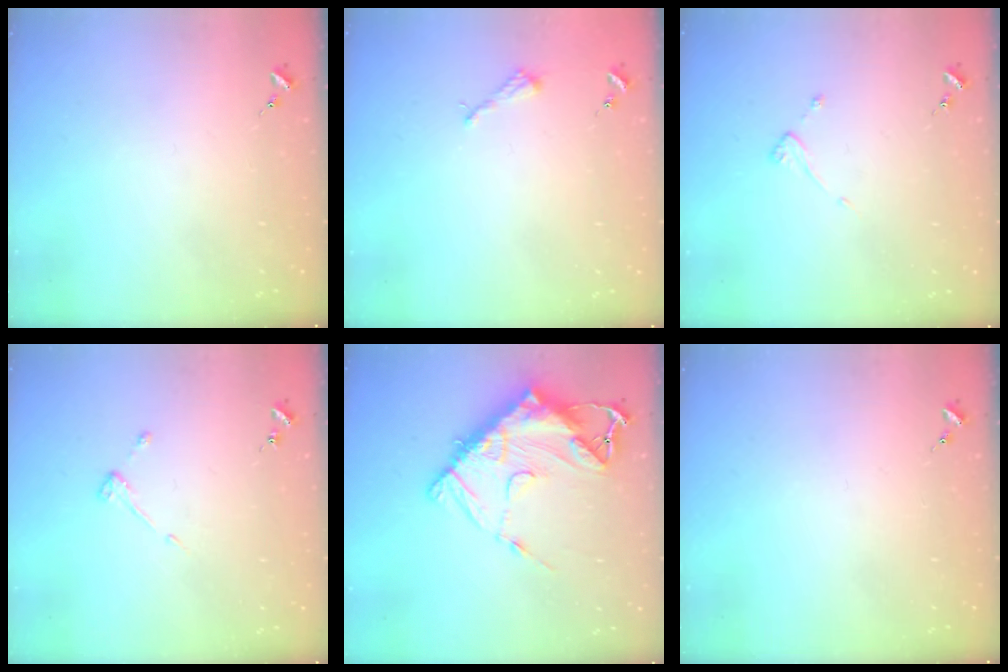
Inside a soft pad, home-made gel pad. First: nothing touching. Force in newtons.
{"total": 2.6, "press": 2.6, "slide": 0.3}
{"total": 3.6, "press": 3.6, "slide": 0.3}
{"total": 3.0, "press": 3.0, "slide": 0.6}
{"total": 18.7, "press": 18.6, "slide": 1.9}
{"total": 0.0}